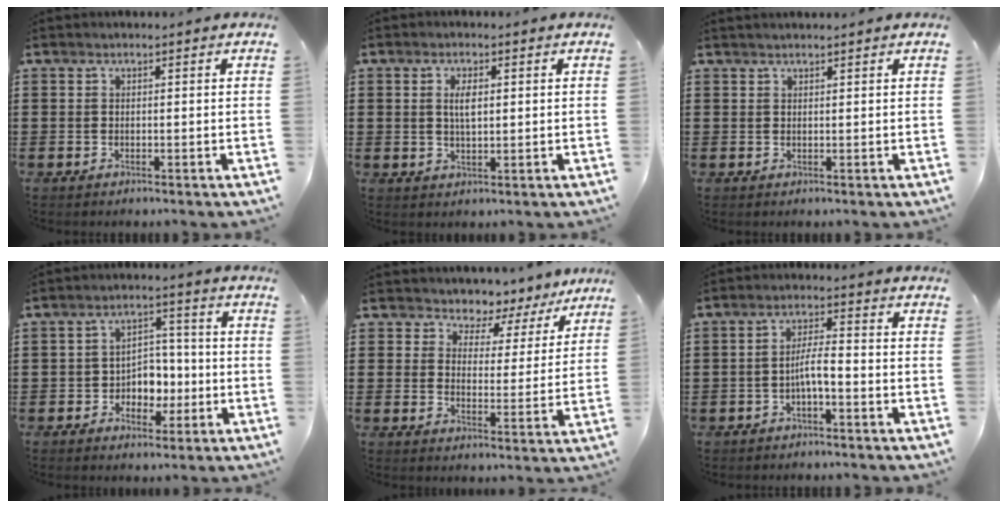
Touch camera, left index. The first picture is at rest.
{"total": 3.3, "force": [0.8, 1.2, 2.9], "torque": [-0.062, 0.007, 0.012]}
{"total": 0.8, "force": [0.7, 0.0, 0.1], "torque": [-0.004, -0.001, 0.015]}
{"total": 4.8, "force": [-1.5, 4.0, 2.3], "torque": [-0.046, 0.008, -0.032]}
{"total": 3.9, "force": [3.6, 1.6, -0.1], "torque": [-0.018, -0.026, 0.057]}
{"total": 4.2, "force": [-1.6, 0.8, 3.8], "torque": [-0.075, 0.005, -0.032]}